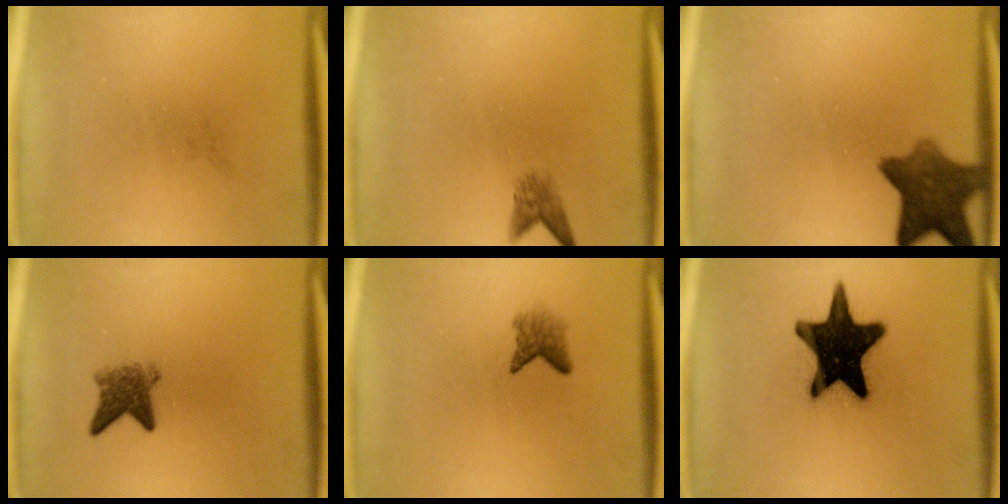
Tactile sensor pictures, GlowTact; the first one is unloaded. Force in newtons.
{"total": 2.0}
{"total": 8.7}
{"total": 3.8}
{"total": 2.2}
{"total": 19.5}